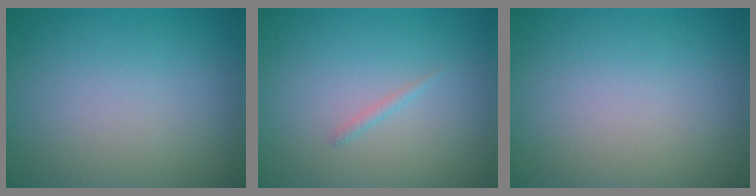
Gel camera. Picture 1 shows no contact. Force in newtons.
{"total": 0.6, "press": 0.6, "slide": 0.1}
{"total": 0.0}